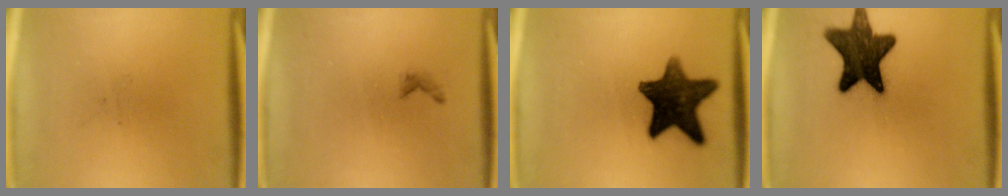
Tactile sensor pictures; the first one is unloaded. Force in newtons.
{"total": 0.6}
{"total": 13.5}
{"total": 13.7}